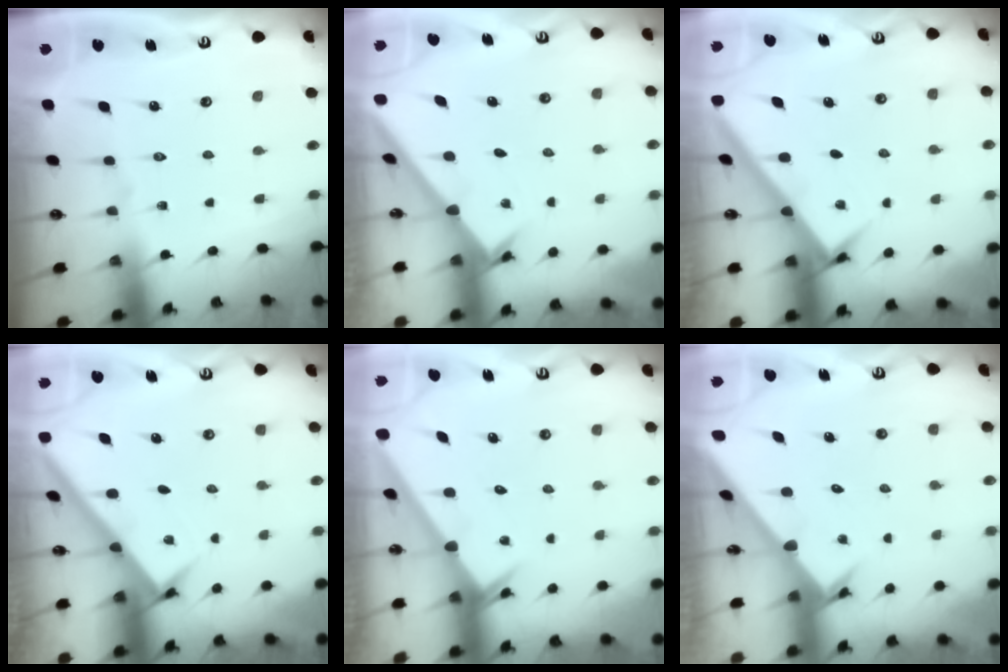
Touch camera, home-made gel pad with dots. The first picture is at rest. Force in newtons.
{"total": 1.5, "press": 1.4, "slide": 0.1}
{"total": 2.9, "press": 2.8, "slide": 0.2}
{"total": 3.0, "press": 3.0, "slide": 0.2}
{"total": 2.6, "press": 2.6, "slide": 0.0}
{"total": 2.6, "press": 2.6, "slide": 0.3}